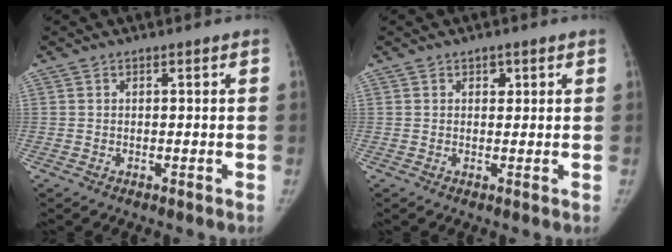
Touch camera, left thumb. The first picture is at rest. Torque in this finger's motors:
{"motor_torque": [0.27, 0.18, 0.45, 0.01, 0.03]}